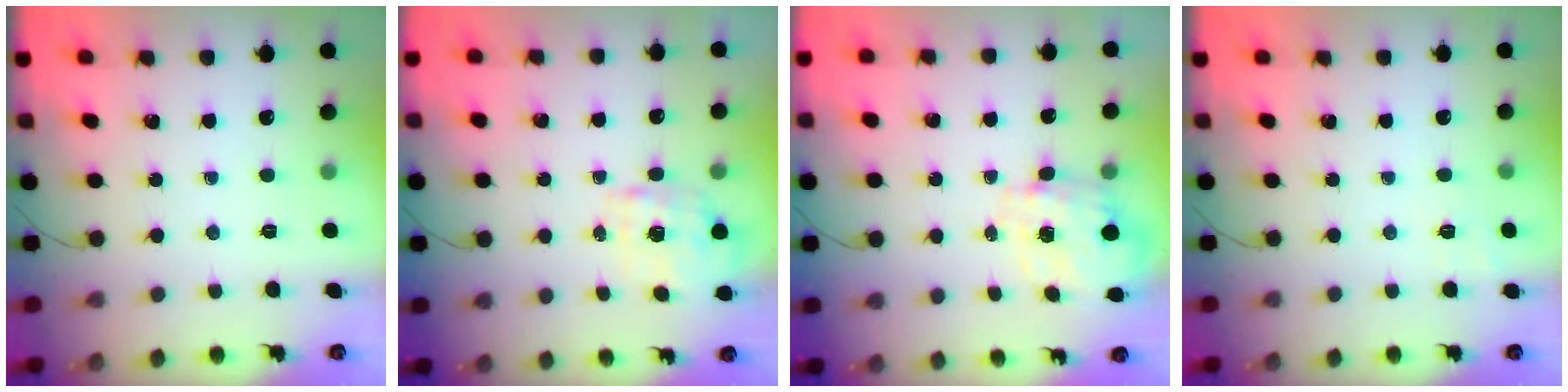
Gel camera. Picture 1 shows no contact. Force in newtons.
{"total": 1.9, "press": 1.8, "slide": 0.6}
{"total": 2.7, "press": 2.6, "slide": 1.0}
{"total": 6.2, "press": 5.9, "slide": 2.0}